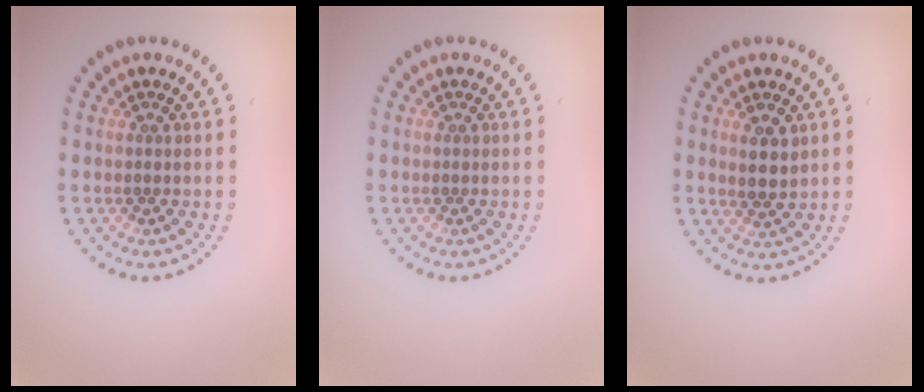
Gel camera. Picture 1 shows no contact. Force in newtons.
{"total": 0.0}
{"total": 2.5, "press": 2.3, "slide": 0.9}